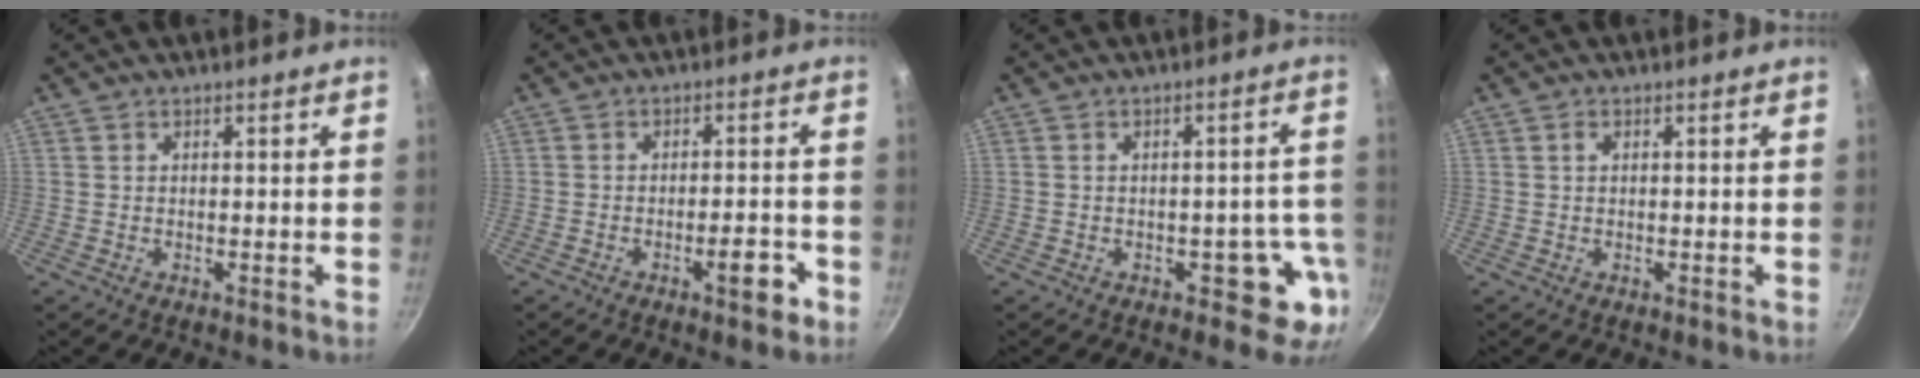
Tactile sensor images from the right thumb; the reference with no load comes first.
{"total": 5.3, "force": [-2.7, 1.8, 4.2], "torque": [-0.039, 0.027, -0.034]}
{"total": 7.0, "force": [-2.7, 4.3, 4.9], "torque": [-0.004, 0.031, -0.027]}
{"total": 1.0, "force": [0.3, 0.6, 0.6], "torque": [-0.012, 0.005, 0.004]}